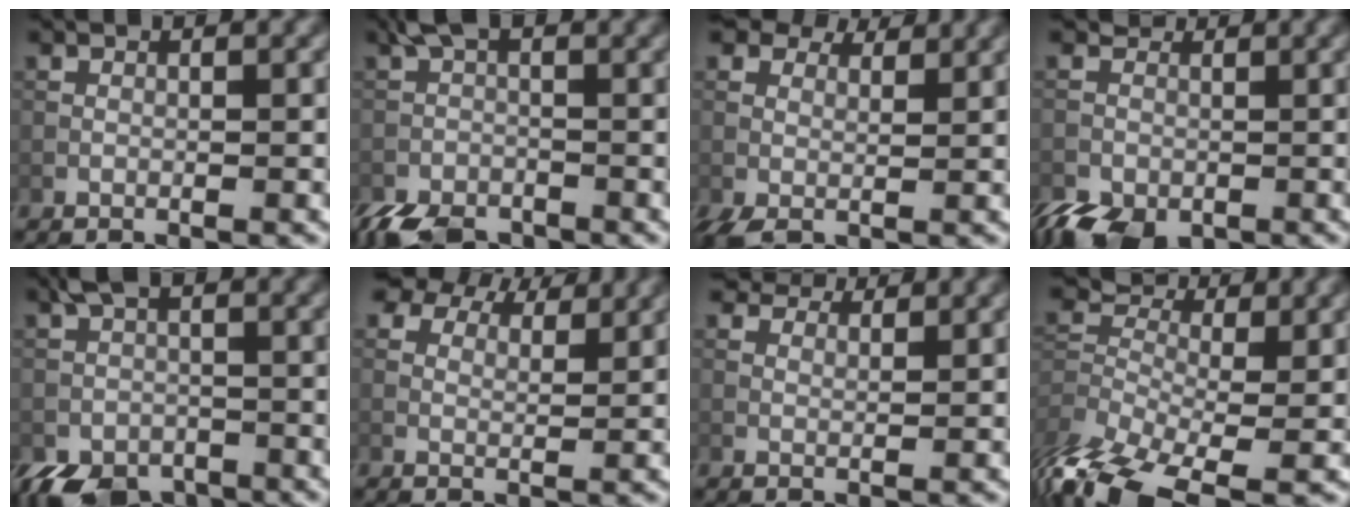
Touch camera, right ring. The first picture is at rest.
{"total": 5.8, "force": [-3.4, 3.2, 3.5], "torque": [-0.070, -0.007, -0.074]}
{"total": 6.1, "force": [3.4, 3.7, 3.4], "torque": [-0.077, -0.001, 0.057]}
{"total": 6.4, "force": [-3.4, 4.4, 3.3], "torque": [-0.058, -0.019, -0.058]}
{"total": 6.1, "force": [-2.7, 4.2, 3.6], "torque": [-0.067, -0.011, -0.050]}
{"total": 8.8, "force": [7.2, 3.6, 3.5], "torque": [-0.078, 0.002, 0.114]}
{"total": 6.4, "force": [5.4, 2.5, 2.4], "torque": [-0.071, -0.003, 0.089]}
{"total": 8.1, "force": [-3.5, 4.4, 5.8], "torque": [-0.124, 0.000, -0.077]}